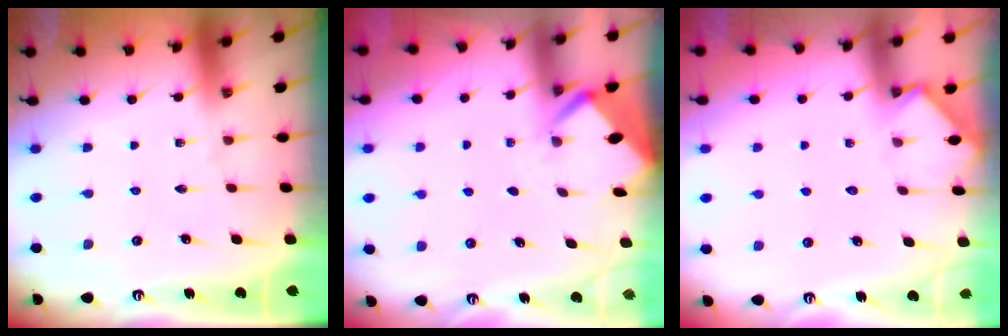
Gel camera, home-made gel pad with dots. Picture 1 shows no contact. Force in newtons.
{"total": 2.8, "press": 2.8, "slide": 0.2}
{"total": 4.2, "press": 4.2, "slide": 0.5}